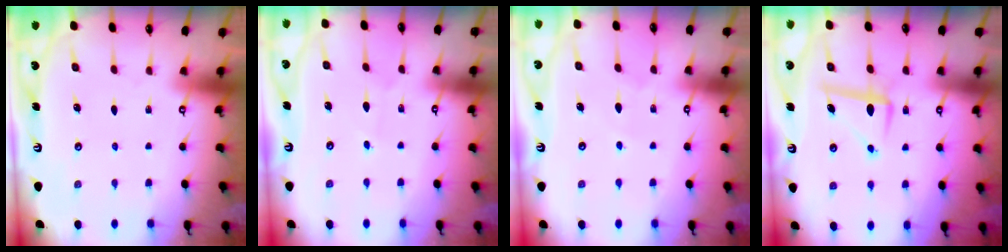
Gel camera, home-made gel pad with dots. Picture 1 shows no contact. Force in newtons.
{"total": 3.8, "press": 3.8, "slide": 0.5}
{"total": 5.1, "press": 5.1, "slide": 0.3}
{"total": 6.8, "press": 6.6, "slide": 1.5}